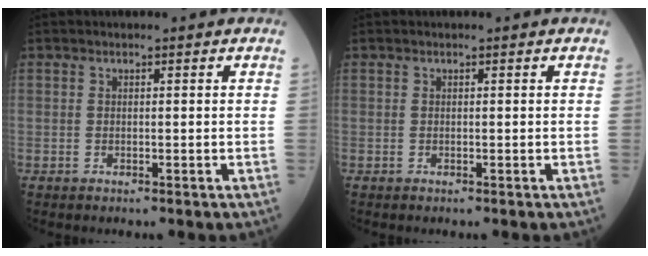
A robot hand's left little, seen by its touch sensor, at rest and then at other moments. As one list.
[{"total": 0.0}]